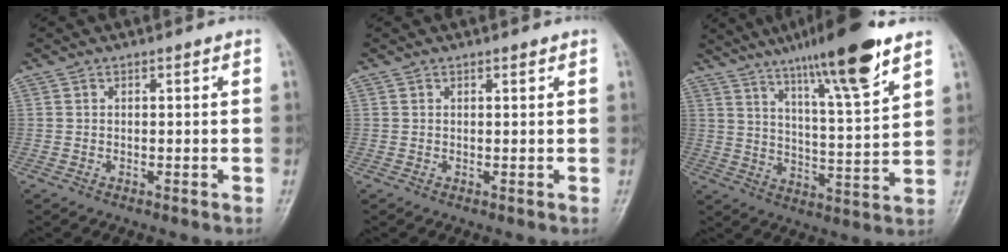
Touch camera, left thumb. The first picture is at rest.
{"total": 0.8, "force": [0.6, 0.2, 0.4], "torque": [-0.008, -0.003, 0.007]}
{"total": 17.1, "force": [11.5, 1.8, 12.5], "torque": [-0.188, -0.056, 0.184]}